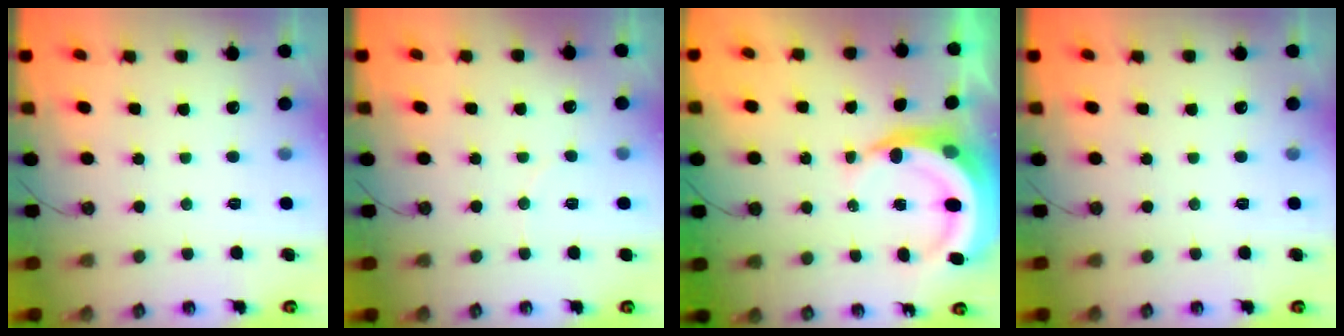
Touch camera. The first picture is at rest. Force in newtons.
{"total": 2.4, "press": 2.3, "slide": 0.7}
{"total": 9.0, "press": 8.8, "slide": 1.5}
{"total": 0.0}